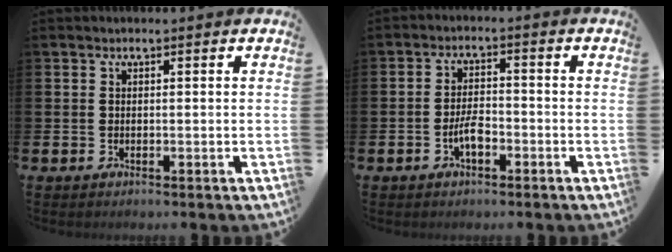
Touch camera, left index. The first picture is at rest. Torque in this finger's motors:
{"motor_torque": [0.51, 0.13, 0.07, 0.10]}